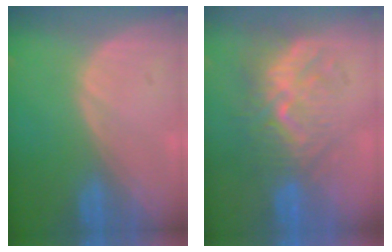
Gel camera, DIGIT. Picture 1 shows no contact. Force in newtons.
{"total": 10.0, "press": 8.6, "slide": 4.9}